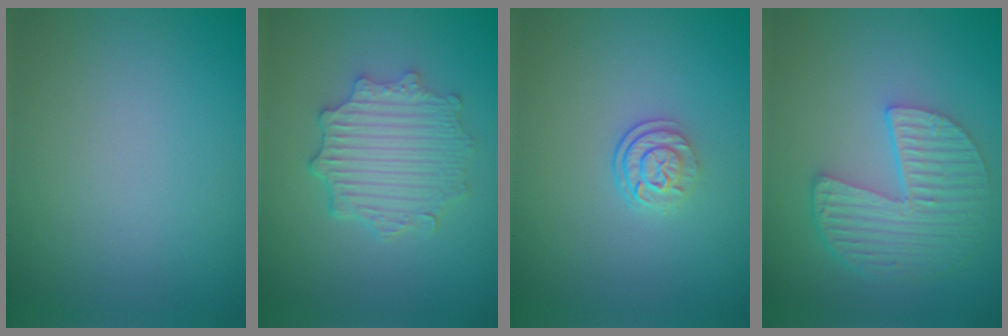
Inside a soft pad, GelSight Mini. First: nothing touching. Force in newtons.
{"total": 4.7, "press": 3.8, "slide": 2.8}
{"total": 2.5, "press": 1.8, "slide": 1.8}
{"total": 5.6, "press": 4.2, "slide": 3.7}